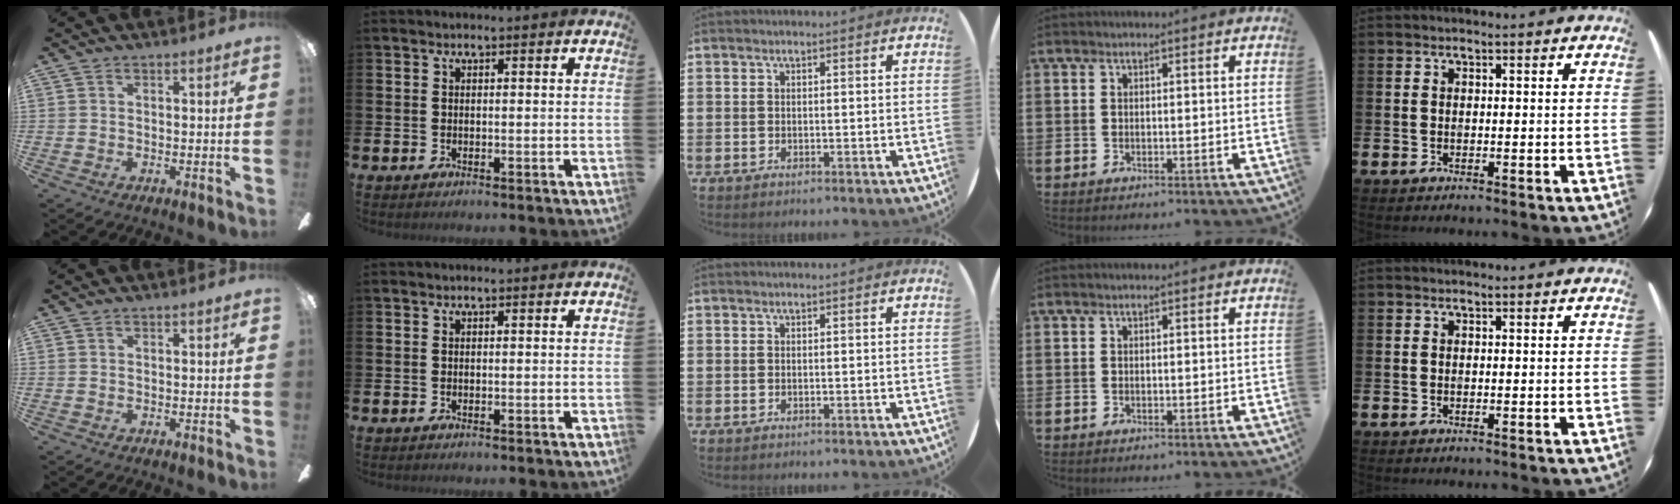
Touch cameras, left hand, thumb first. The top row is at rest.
{}